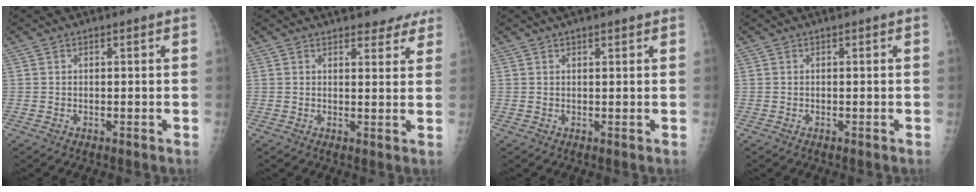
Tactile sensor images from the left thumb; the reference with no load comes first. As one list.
[{"total": 5.3, "force": [4.4, 2.0, 2.1], "torque": [0.001, -0.019, 0.050]}, {"total": 3.1, "force": [2.3, 1.0, 1.9], "torque": [-0.019, 0.008, 0.033]}, {"total": 0.0}]